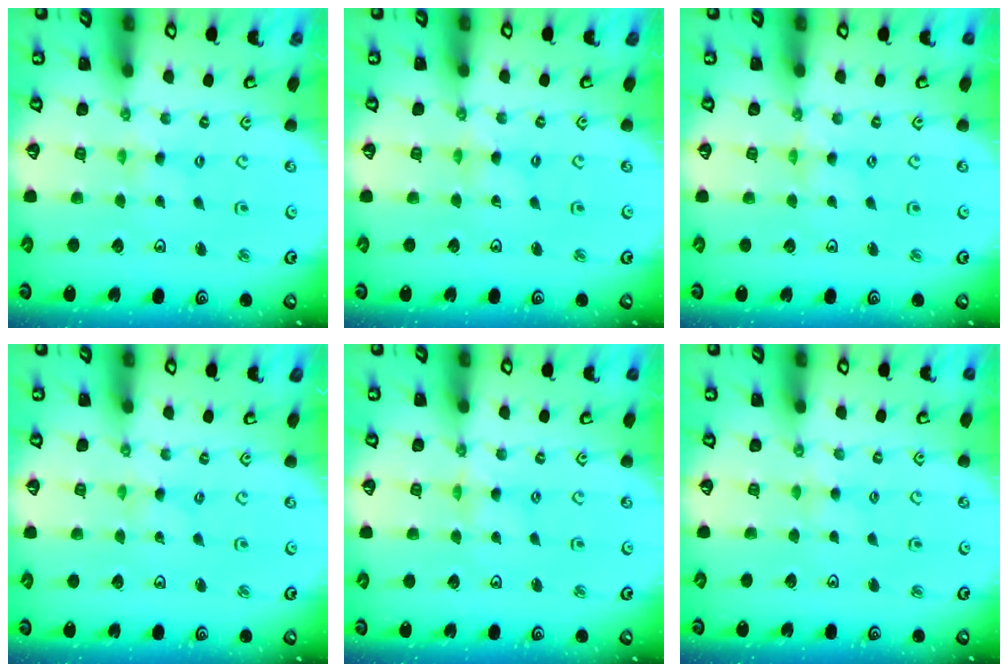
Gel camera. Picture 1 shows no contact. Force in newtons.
{"total": 0.9, "press": 0.9, "slide": 0.2}
{"total": 1.1, "press": 1.1, "slide": 0.1}
{"total": 0.0}
{"total": 0.7, "press": 0.6, "slide": 0.2}
{"total": 2.8, "press": 2.8, "slide": 0.4}